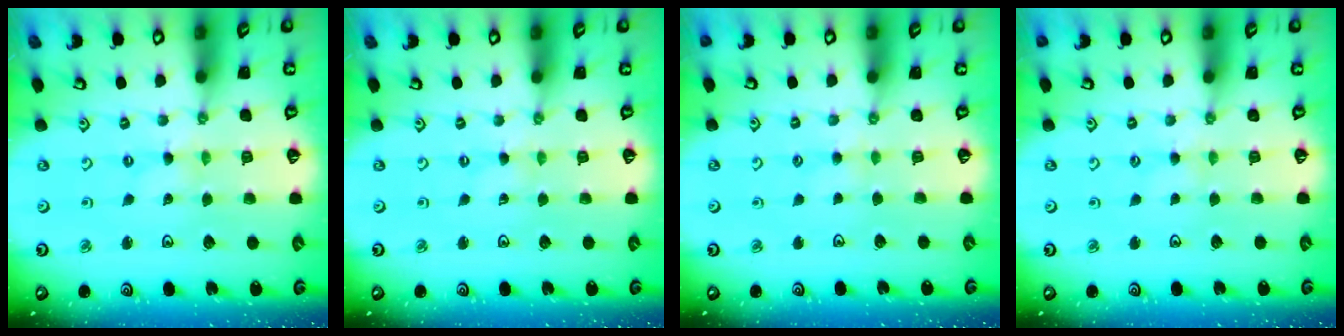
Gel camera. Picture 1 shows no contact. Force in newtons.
{"total": 0.0}
{"total": 2.3, "press": 2.3, "slide": 0.3}
{"total": 1.3, "press": 1.2, "slide": 0.3}